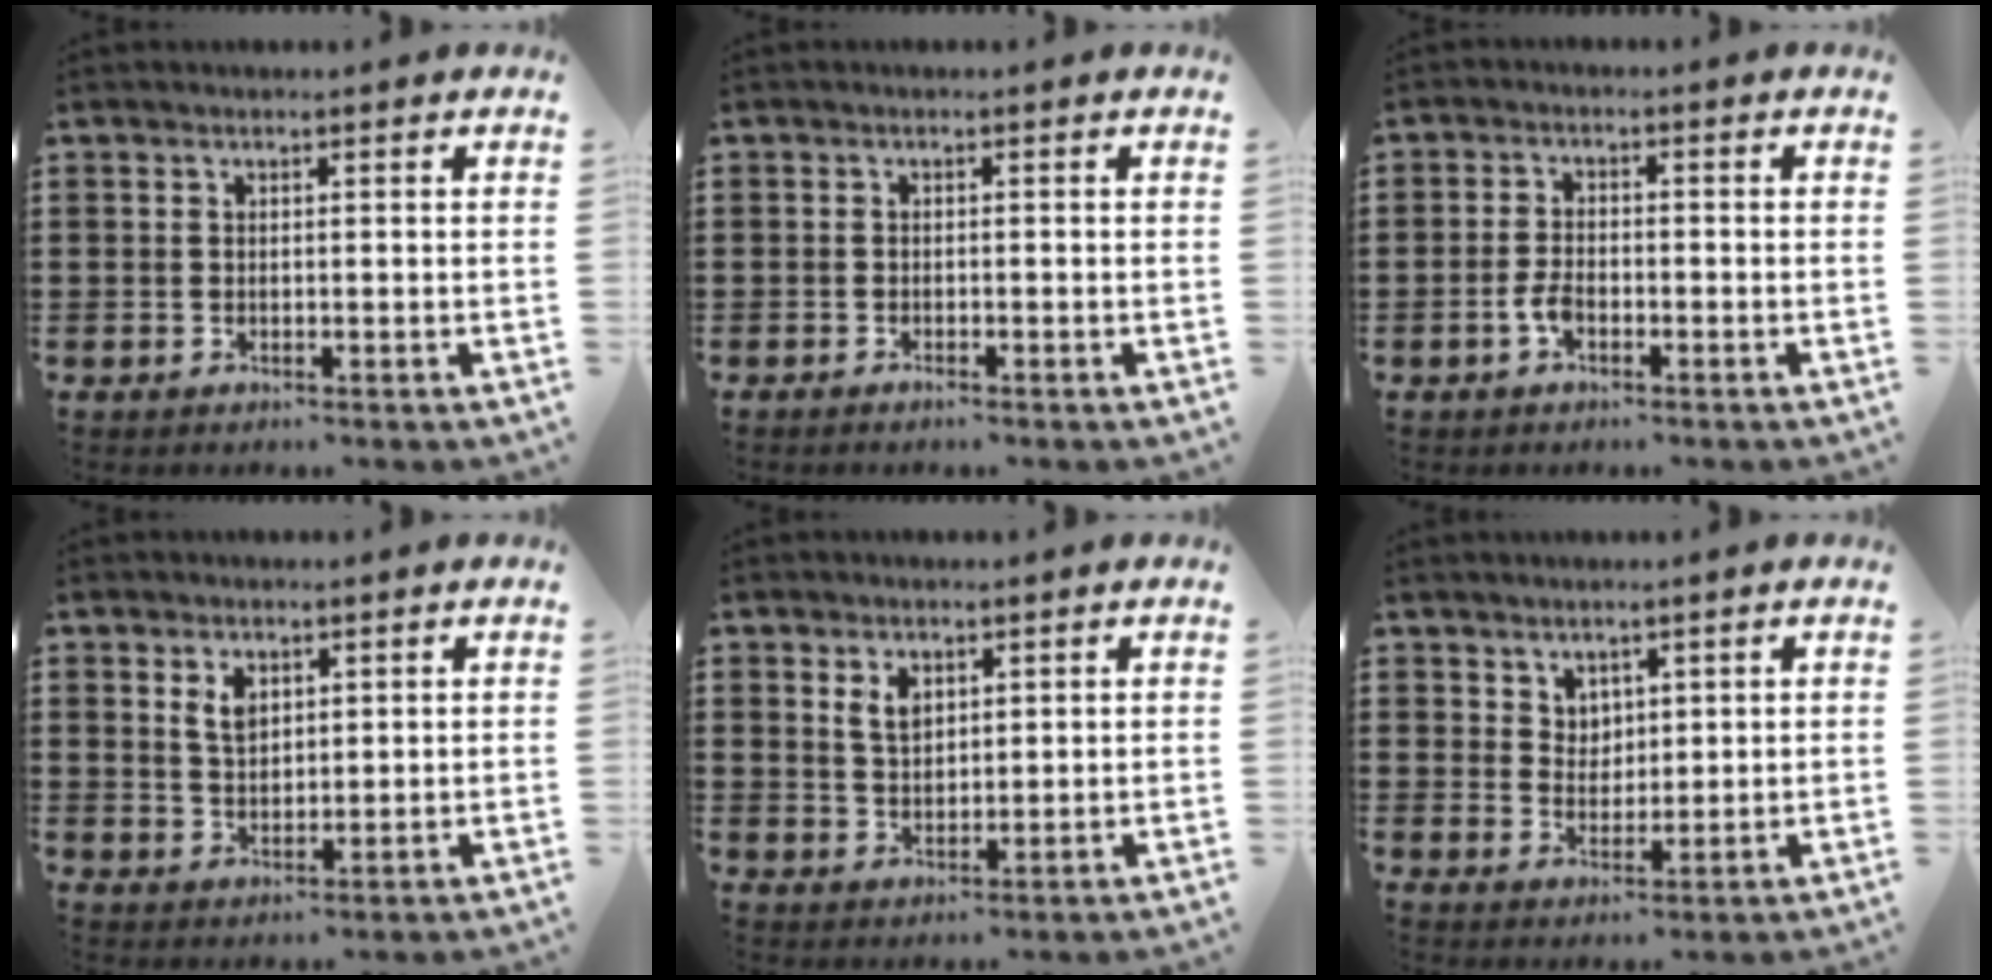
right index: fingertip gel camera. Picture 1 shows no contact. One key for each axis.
{"total": 0.7, "fx": -0.6, "fy": -0.1, "fz": 0.3, "tx": -0.009, "ty": -0.007, "tz": -0.010}
{"total": 2.8, "fx": -1.3, "fy": 1.2, "fz": 2.1, "tx": -0.056, "ty": -0.006, "tz": -0.027}
{"total": 3.0, "fx": 1.5, "fy": 1.7, "fz": 1.9, "tx": -0.045, "ty": 0.004, "tz": 0.029}
{"total": 2.9, "fx": 1.6, "fy": 1.8, "fz": 1.8, "tx": -0.042, "ty": 0.005, "tz": 0.029}
{"total": 3.3, "fx": 2.5, "fy": 2.2, "fz": 0.2, "tx": -0.015, "ty": 0.004, "tz": 0.047}